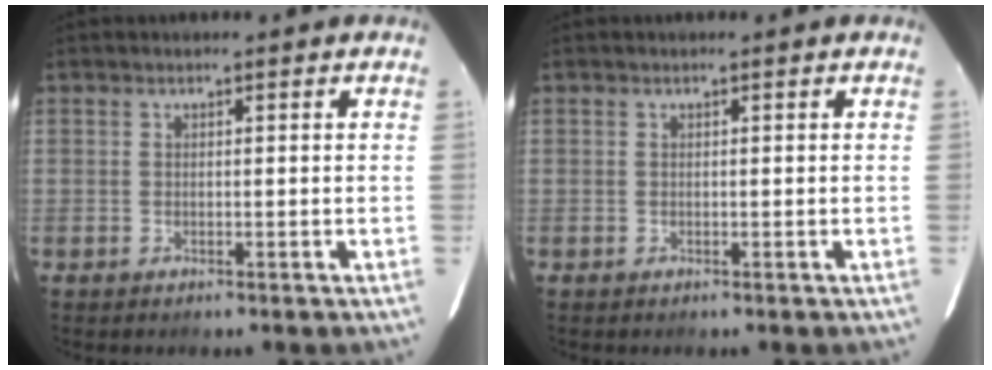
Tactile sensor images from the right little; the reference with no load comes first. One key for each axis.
{"total": 0.0}